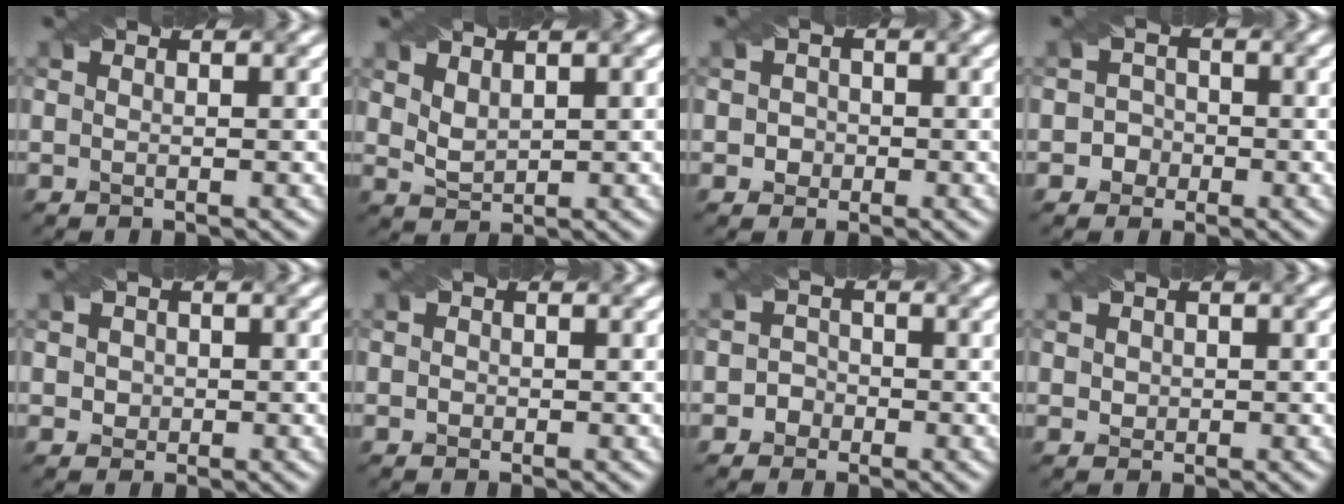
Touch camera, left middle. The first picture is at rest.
{"total": 2.1, "force": [1.4, 1.1, 1.1], "torque": [-0.024, -0.001, 0.034]}
{"total": 1.5, "force": [-0.1, 1.5, 0.3], "torque": [0.007, 0.001, -0.004]}
{"total": 2.0, "force": [-0.7, 1.9, 0.1], "torque": [0.023, 0.005, -0.017]}
{"total": 1.4, "force": [0.3, 1.3, 0.4], "torque": [-0.002, 0.003, 0.006]}
{"total": 0.5, "force": [0.0, 0.5, 0.1], "torque": [-0.001, -0.002, -0.004]}
{"total": 1.6, "force": [-0.7, 1.4, 0.1], "torque": [0.016, 0.005, -0.019]}
{"total": 1.1, "force": [0.4, 1.0, 0.3], "torque": [-0.003, 0.002, 0.007]}